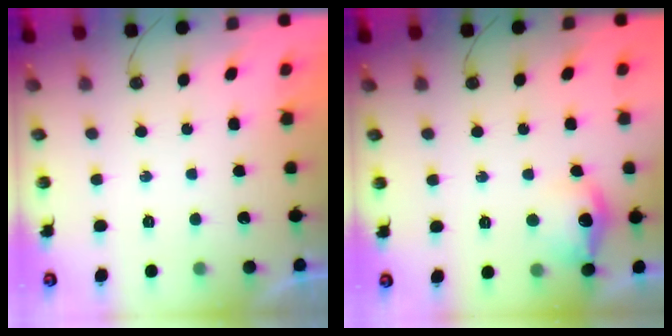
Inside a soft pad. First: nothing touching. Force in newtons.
{"total": 12.1, "press": 12.0, "slide": 0.9}